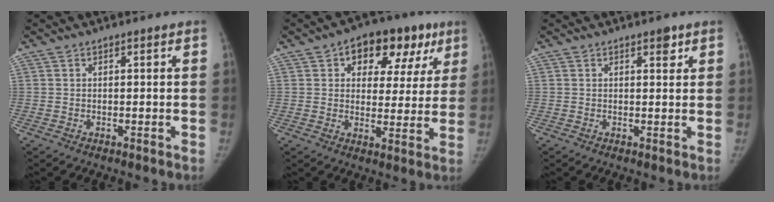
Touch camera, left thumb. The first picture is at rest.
{"total": 15.3, "force": [7.2, 9.6, 9.5], "torque": [-0.064, 0.005, 0.095]}
{"total": 2.1, "force": [1.3, 1.0, 1.4], "torque": [-0.007, -0.005, 0.017]}